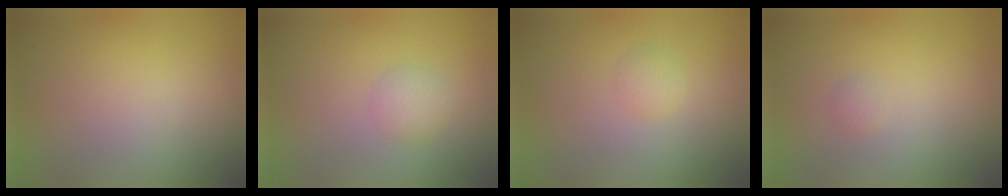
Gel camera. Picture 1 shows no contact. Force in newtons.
{"total": 1.5, "press": 1.5, "slide": 0.0}
{"total": 1.1, "press": 1.1, "slide": 0.0}
{"total": 0.5, "press": 0.5, "slide": 0.0}